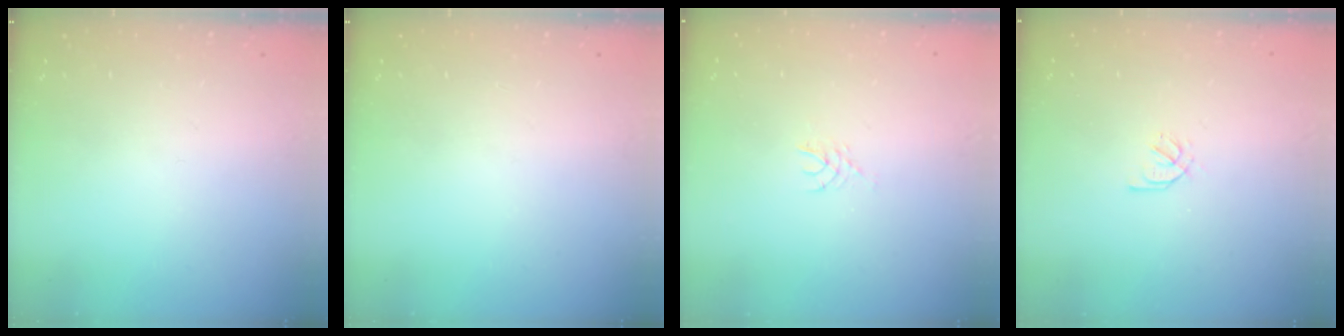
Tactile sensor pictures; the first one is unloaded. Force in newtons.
{"total": 0.0}
{"total": 3.3, "press": 3.3, "slide": 0.4}
{"total": 1.8, "press": 1.8, "slide": 0.4}